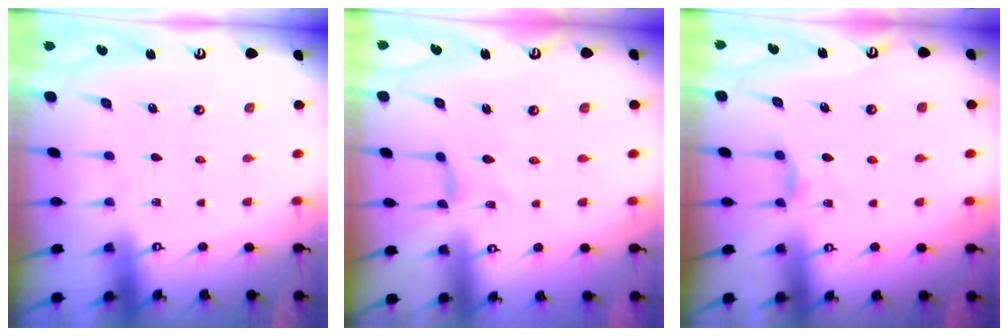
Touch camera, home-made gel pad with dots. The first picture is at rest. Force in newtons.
{"total": 0.0}
{"total": 4.3, "press": 4.3, "slide": 0.6}